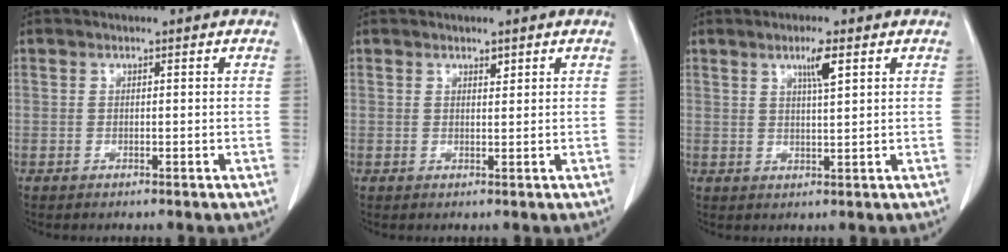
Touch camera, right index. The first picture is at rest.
{"total": 1.0, "force": [0.8, 0.3, 0.5], "torque": [-0.009, -0.005, 0.013]}
{"total": 3.7, "force": [1.9, 0.0, 3.2], "torque": [-0.056, -0.004, 0.034]}